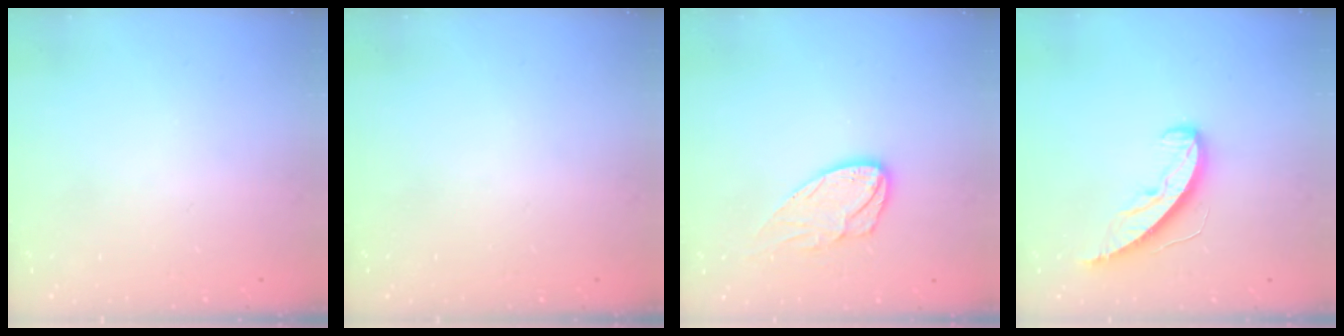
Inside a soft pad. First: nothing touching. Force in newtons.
{"total": 0.0}
{"total": 10.8, "press": 10.7, "slide": 0.8}
{"total": 8.4, "press": 8.4, "slide": 0.6}